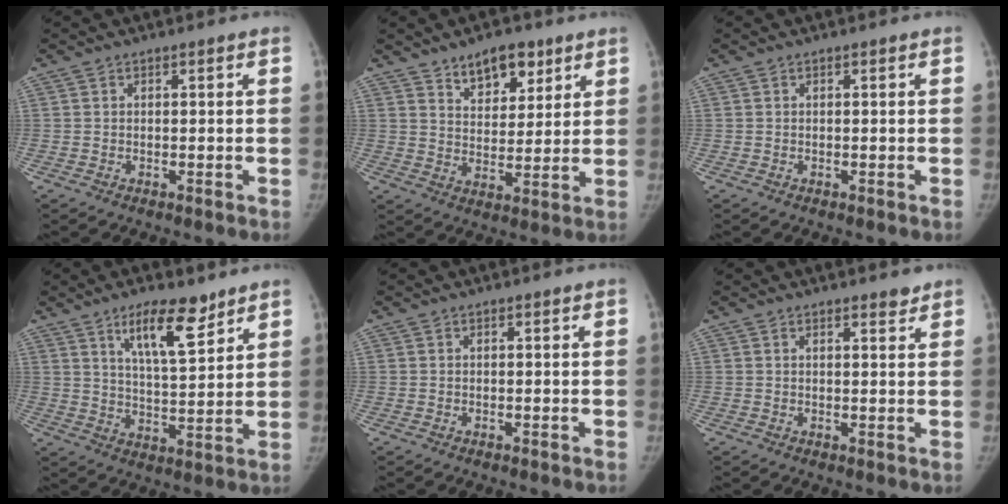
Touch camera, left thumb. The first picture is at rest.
{"total": 9.3, "force": [6.1, 5.0, 5.0], "torque": [-0.043, -0.036, 0.101]}
{"total": 0.0}
{"total": 10.6, "force": [6.8, 3.2, 7.4], "torque": [-0.106, -0.046, 0.120]}
{"total": 0.0}
{"total": 1.6, "force": [1.4, 0.4, 0.6], "torque": [-0.001, -0.011, 0.019]}